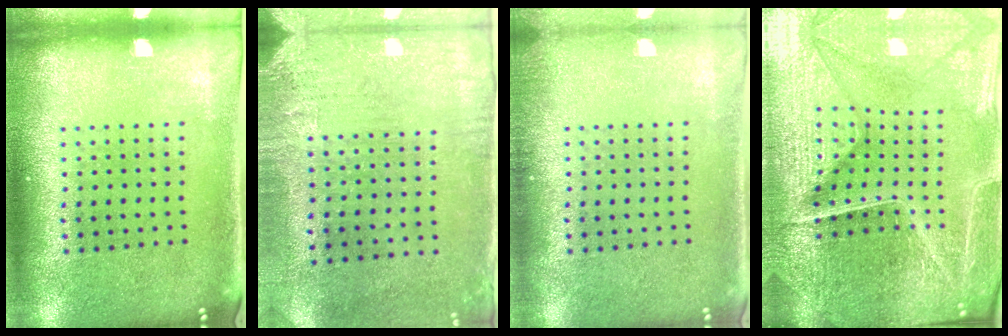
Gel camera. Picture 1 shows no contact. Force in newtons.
{"total": 3.1, "press": 2.5, "slide": 1.9}
{"total": 0.8, "press": 0.8, "slide": 0.1}
{"total": 5.4, "press": 5.1, "slide": 1.8}